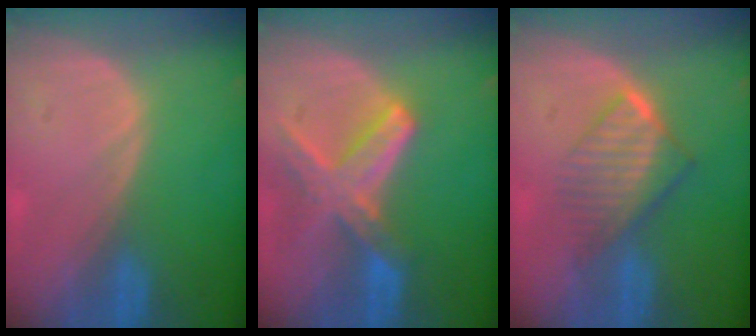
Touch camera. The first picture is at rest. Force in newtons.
{"total": 8.2, "press": 7.3, "slide": 3.9}
{"total": 6.7, "press": 6.1, "slide": 2.8}